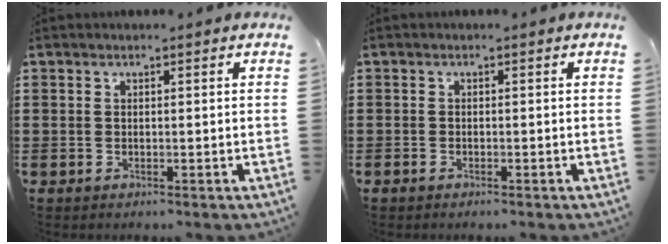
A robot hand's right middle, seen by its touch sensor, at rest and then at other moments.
{"total": 0.6, "force": [-0.5, 0.2, 0.2], "torque": [-0.006, -0.002, -0.009]}